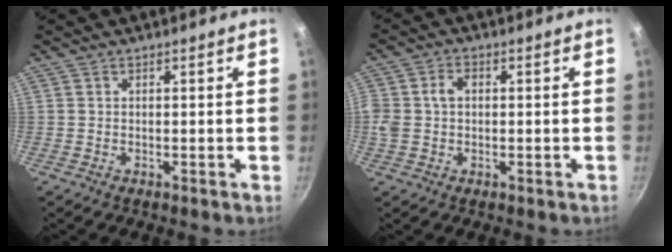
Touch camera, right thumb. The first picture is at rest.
{"total": 5.8, "force": [0.2, 4.5, 3.7], "torque": [-0.070, 0.018, -0.003]}